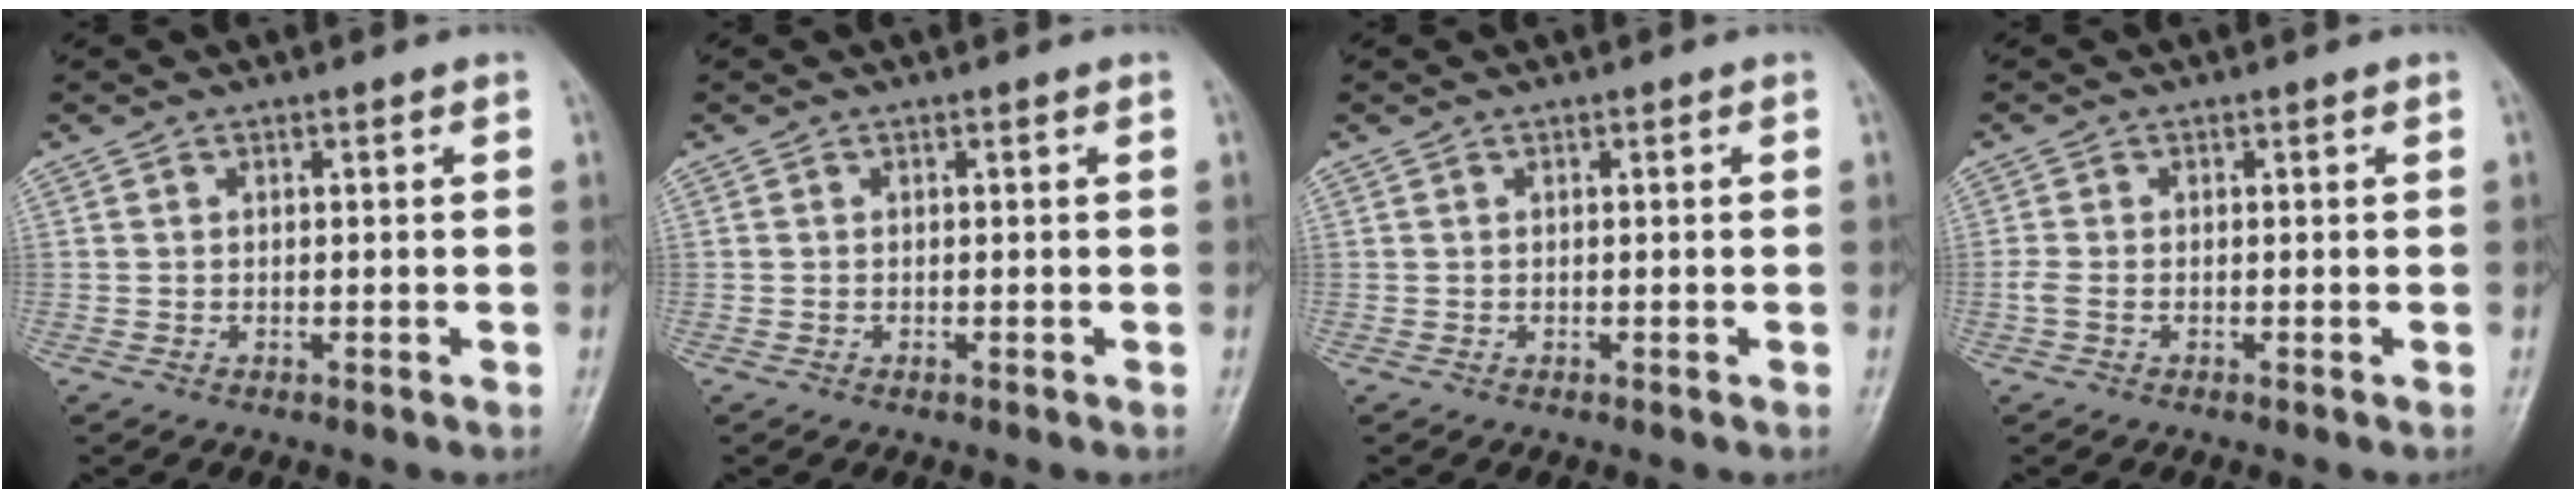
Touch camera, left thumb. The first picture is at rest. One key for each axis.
{"total": 0.0}
{"total": 0.0}
{"total": 1.8, "fx": -0.5, "fy": 1.0, "fz": 1.4, "tx": -0.029, "ty": 0.007, "tz": -0.007}